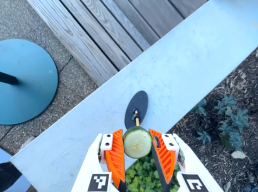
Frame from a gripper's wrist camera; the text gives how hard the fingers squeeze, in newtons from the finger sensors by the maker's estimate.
{"total": 9.3, "left": 9.6, "right": 9.0}